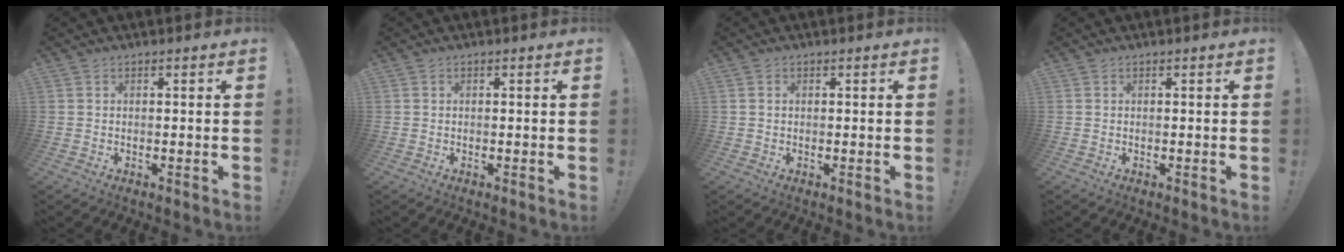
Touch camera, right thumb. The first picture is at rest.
{"total": 0.0}
{"total": 0.6, "force": [0.0, 0.6, 0.2], "torque": [-0.006, 0.004, 0.001]}
{"total": 0.0}